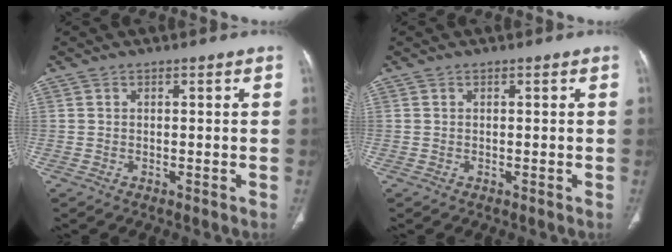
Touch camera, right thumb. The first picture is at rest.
{"total": 0.0}